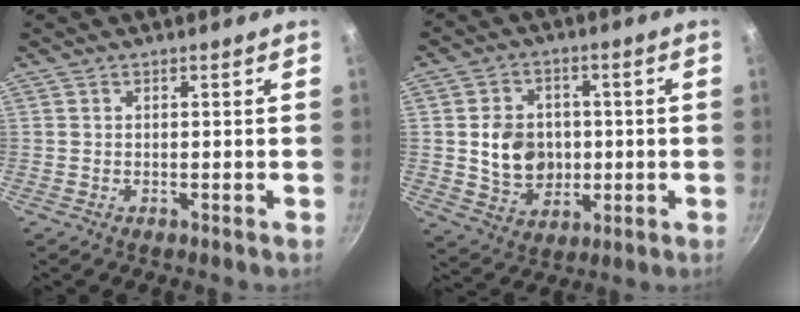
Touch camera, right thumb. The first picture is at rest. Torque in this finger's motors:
{"motor_torque": [-0.25, 0.56, 0.66, -0.32, 0.01]}